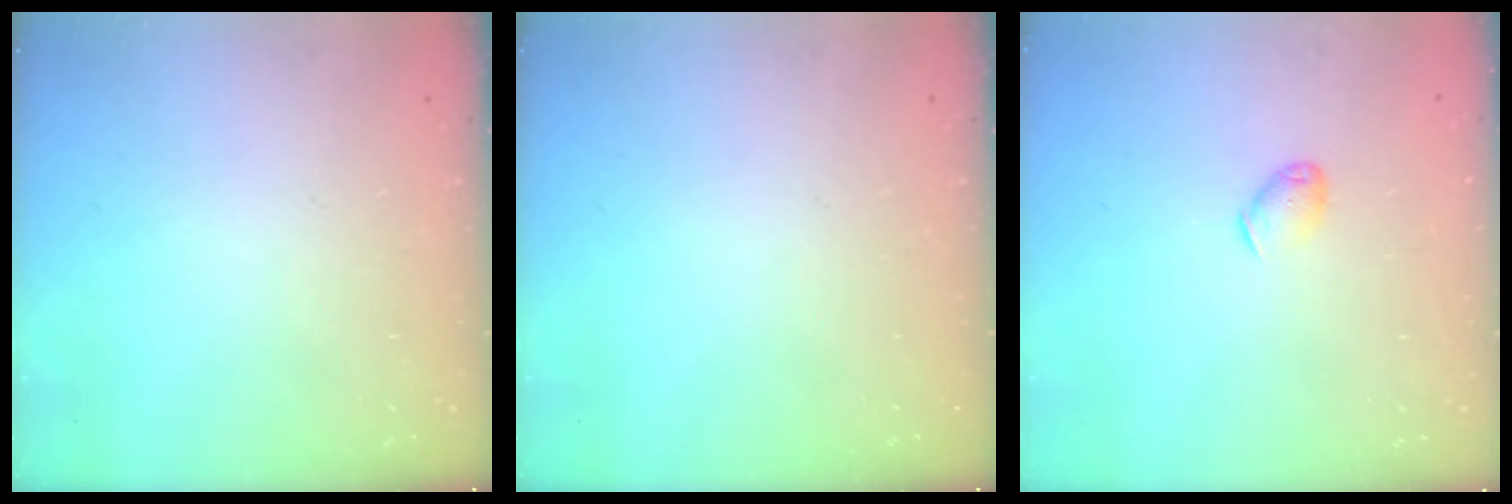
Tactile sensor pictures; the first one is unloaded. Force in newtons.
{"total": 0.0}
{"total": 4.9, "press": 4.8, "slide": 0.9}